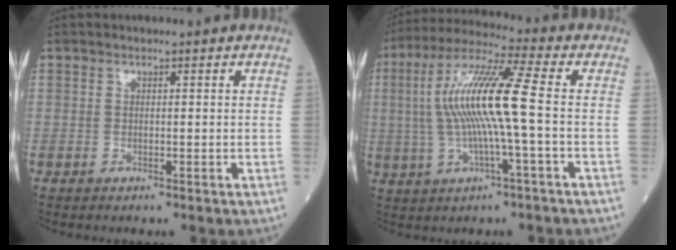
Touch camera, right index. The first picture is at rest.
{"total": 12.8, "force": [0.0, 0.1, 12.8], "torque": [-0.257, 0.015, -0.006]}